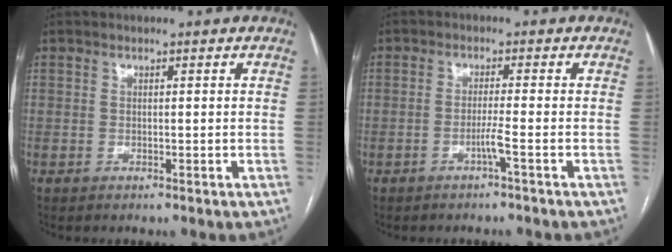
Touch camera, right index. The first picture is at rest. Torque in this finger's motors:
{"motor_torque": [0.76, -0.03, 0.39, 0.09]}